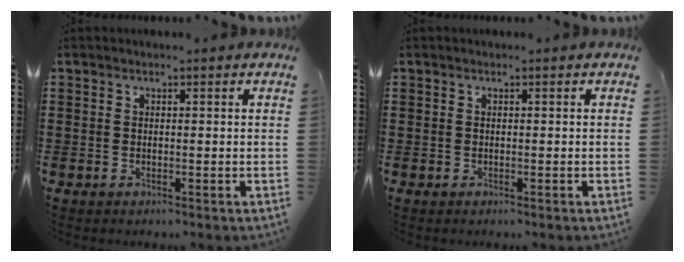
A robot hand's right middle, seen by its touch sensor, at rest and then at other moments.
{"total": 0.0}